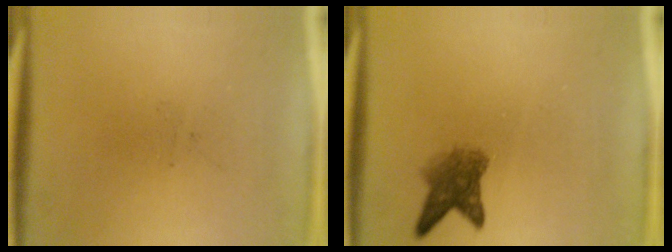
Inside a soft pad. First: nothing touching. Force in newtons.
{"total": 4.2}